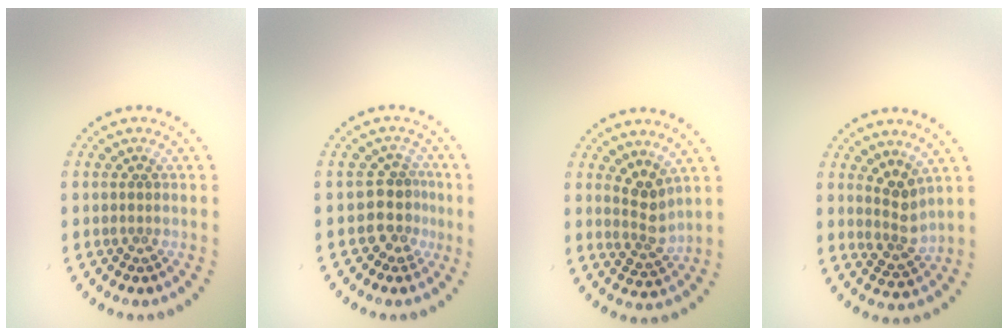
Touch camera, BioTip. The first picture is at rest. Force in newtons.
{"total": 2.8, "press": 2.0, "slide": 2.0}
{"total": 2.4, "press": 1.9, "slide": 1.5}
{"total": 2.7, "press": 2.0, "slide": 1.8}